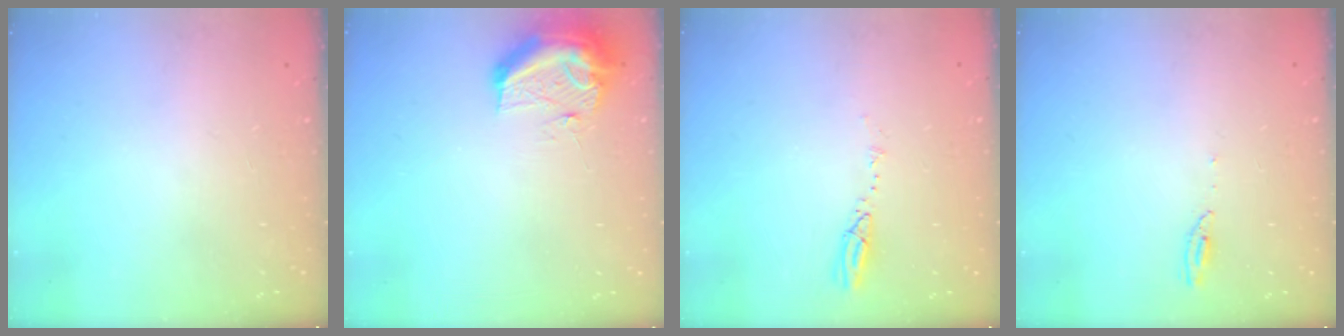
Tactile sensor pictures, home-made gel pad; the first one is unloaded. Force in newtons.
{"total": 11.7, "press": 11.7, "slide": 1.3}
{"total": 3.9, "press": 3.8, "slide": 0.4}
{"total": 4.4, "press": 4.4, "slide": 0.1}